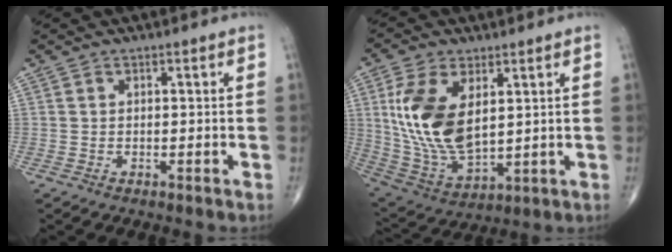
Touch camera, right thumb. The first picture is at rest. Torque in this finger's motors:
{"motor_torque": [1.64, 2.78, 1.66, 0.27, 0.63]}